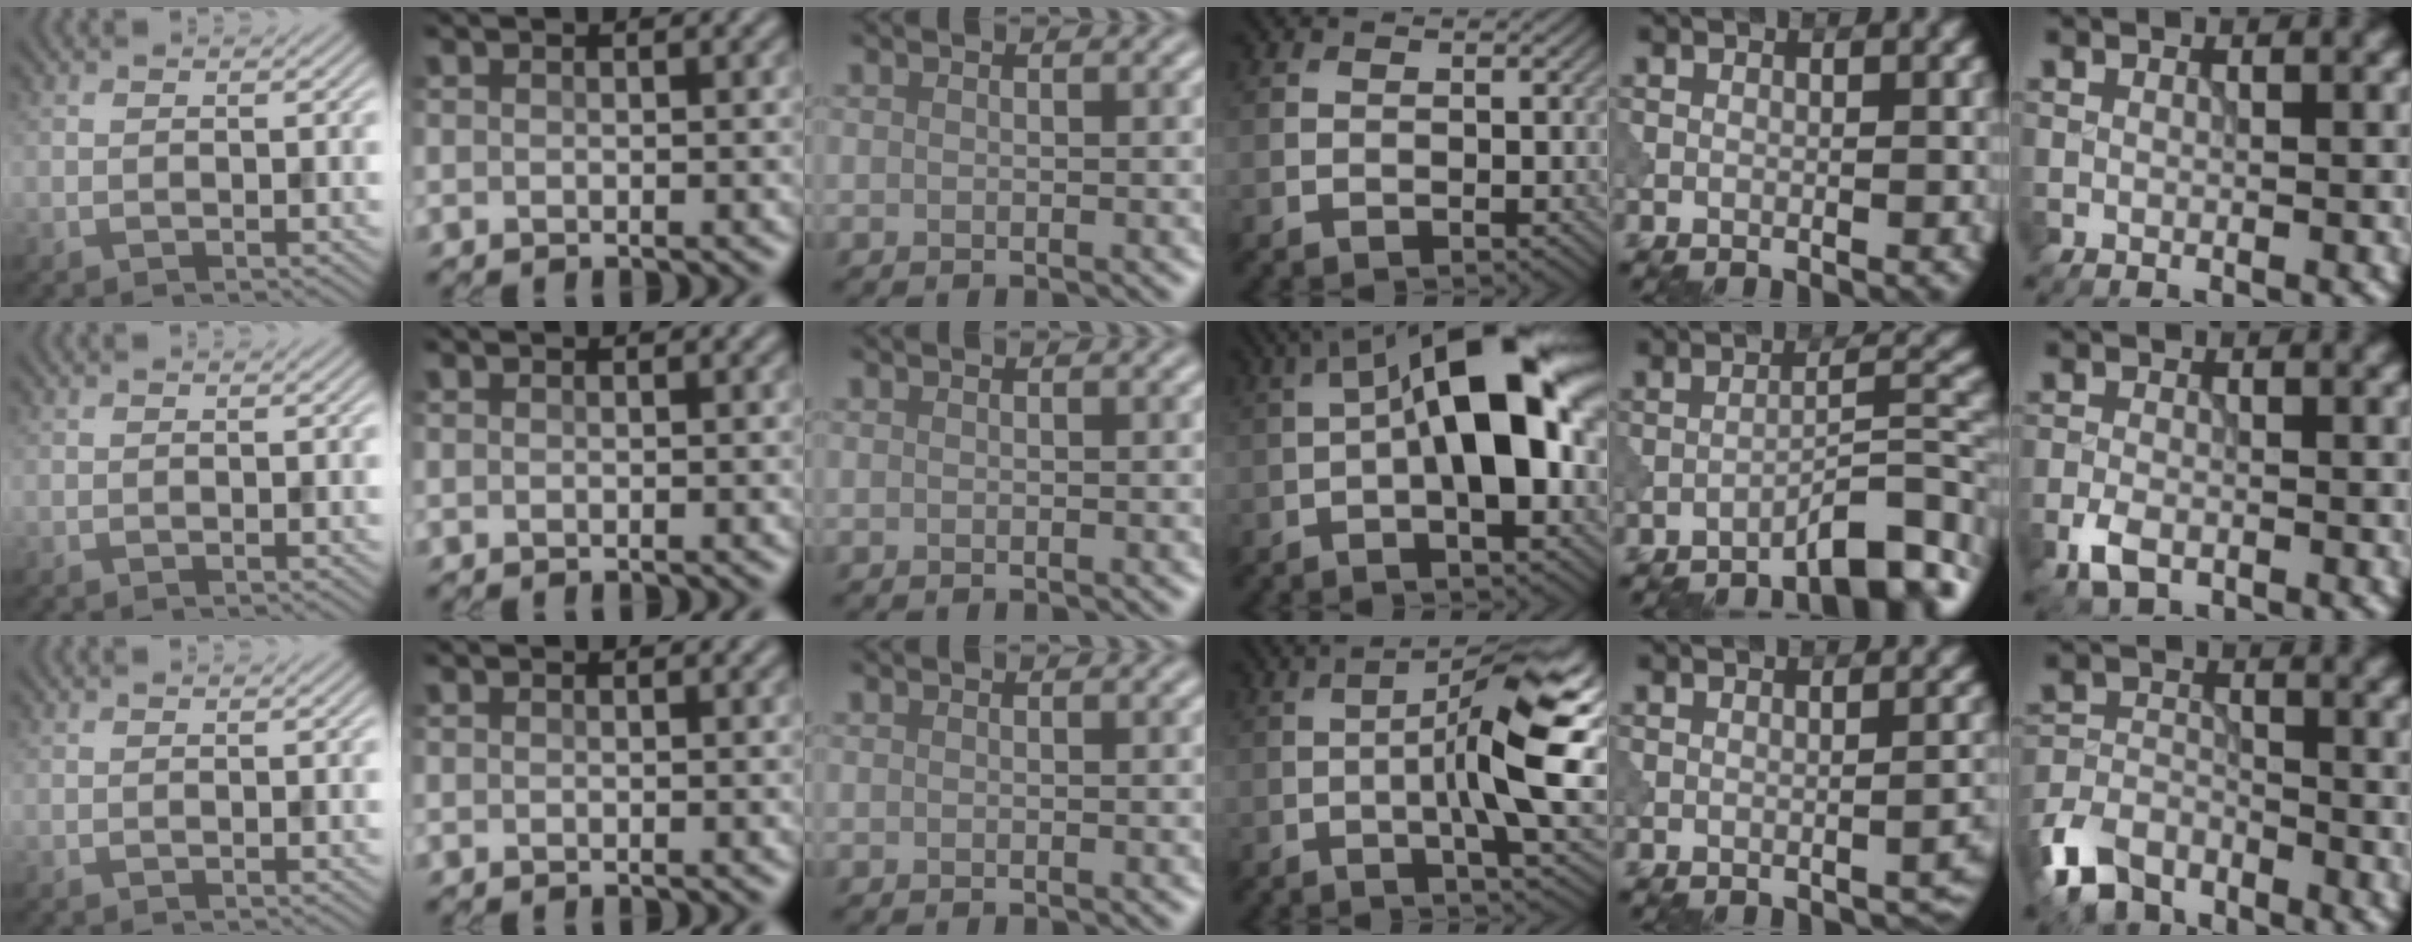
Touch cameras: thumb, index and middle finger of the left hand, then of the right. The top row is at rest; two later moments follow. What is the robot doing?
{"motion": "shake", "object": "bell"}